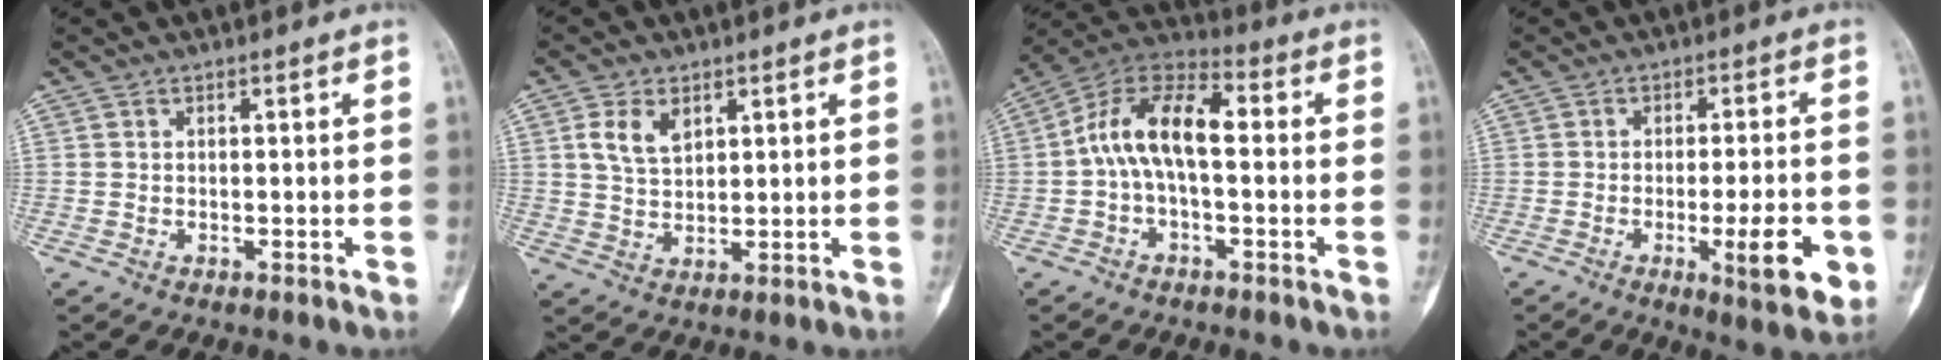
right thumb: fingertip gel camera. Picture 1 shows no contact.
{"total": 5.7, "force": [2.5, 3.5, 3.8], "torque": [-0.062, -0.009, 0.052]}
{"total": 12.3, "force": [-0.1, 6.1, 10.6], "torque": [-0.186, 0.045, -0.015]}
{"total": 9.9, "force": [-3.0, 2.1, 9.2], "torque": [-0.124, -0.003, -0.039]}